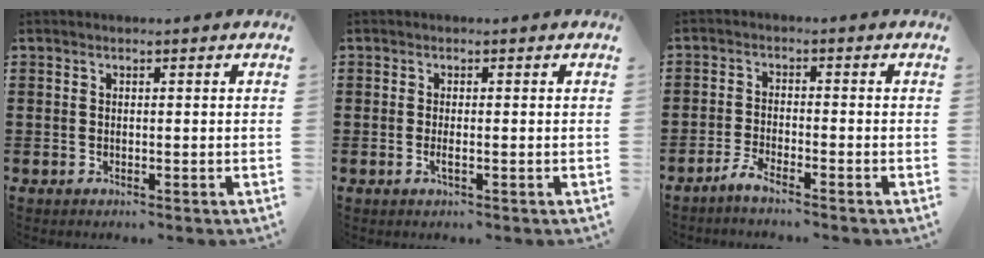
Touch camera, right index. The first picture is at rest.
{"total": 1.3, "force": [-0.5, 0.1, 1.2], "torque": [-0.021, -0.003, -0.008]}
{"total": 2.6, "force": [-2.4, -0.1, 0.9], "torque": [-0.024, 0.001, -0.050]}